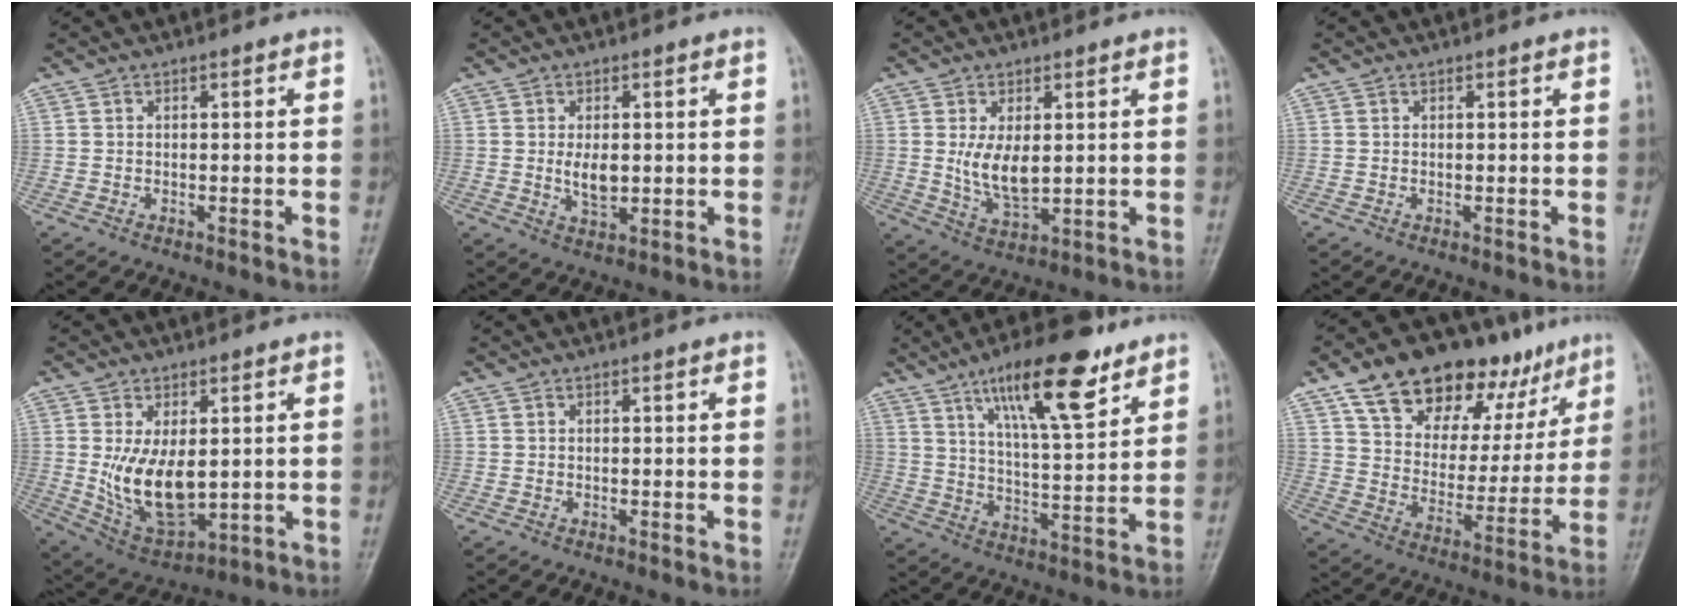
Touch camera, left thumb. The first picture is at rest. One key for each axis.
{"total": 4.5, "fx": 0.3, "fy": 2.6, "fz": 3.7, "tx": -0.059, "ty": -0.009, "tz": 0.011}
{"total": 7.2, "fx": 1.1, "fy": 3.8, "fz": 6.1, "tx": -0.104, "ty": -0.019, "tz": 0.032}
{"total": 0.0}
{"total": 12.2, "fx": 0.8, "fy": 6.7, "fz": 10.2, "tx": -0.164, "ty": -0.022, "tz": 0.036}
{"total": 0.0}
{"total": 16.5, "fx": 9.9, "fy": 4.7, "fz": 12.3, "tx": -0.177, "ty": -0.047, "tz": 0.165}
{"total": 23.2, "fx": 14.4, "fy": 12.4, "fz": 13.3, "tx": -0.159, "ty": -0.029, "tz": 0.236}